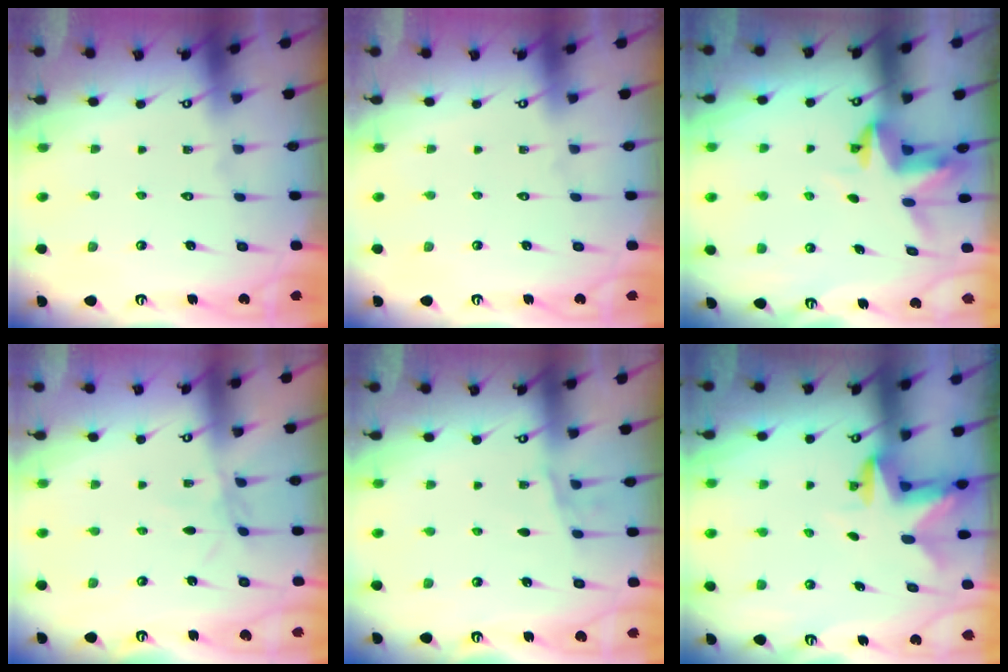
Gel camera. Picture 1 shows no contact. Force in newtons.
{"total": 0.0}
{"total": 3.9, "press": 3.9, "slide": 0.4}
{"total": 2.7, "press": 2.6, "slide": 0.3}
{"total": 4.8, "press": 4.6, "slide": 1.4}
{"total": 2.7, "press": 2.7, "slide": 0.5}